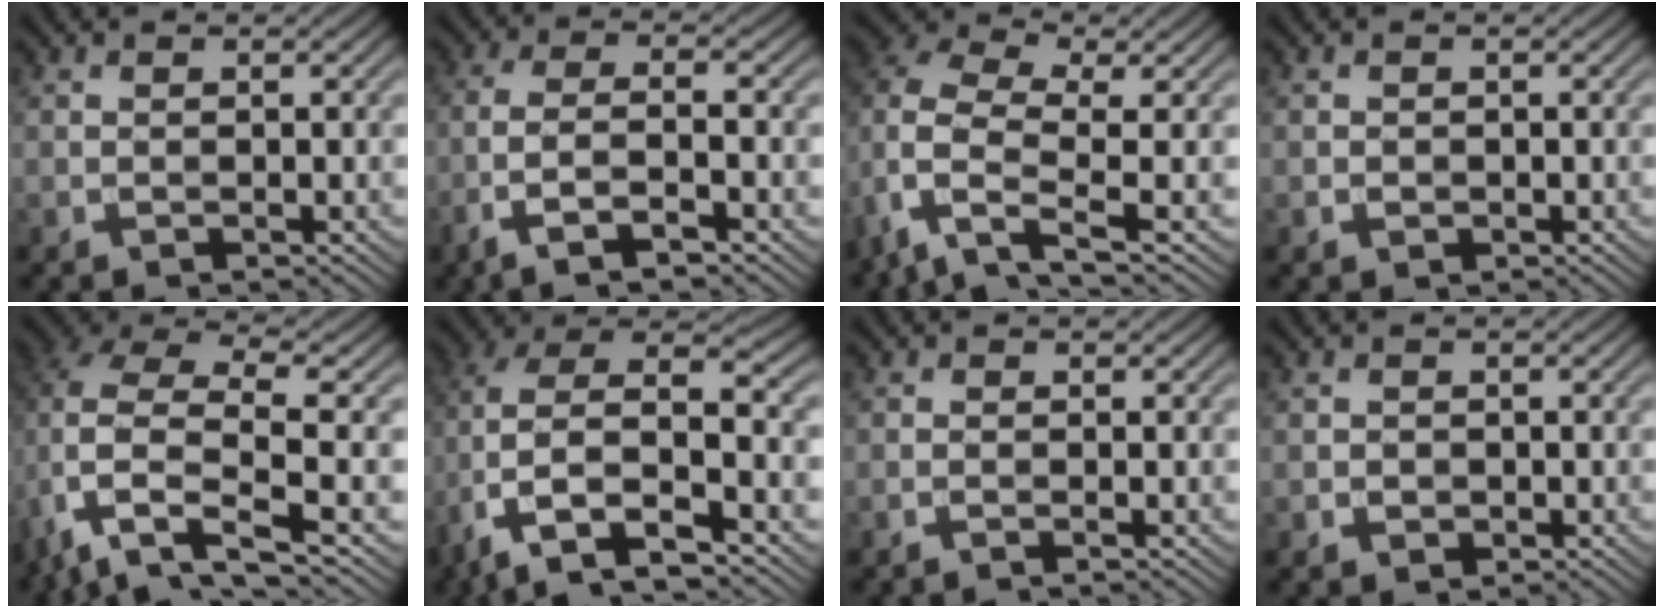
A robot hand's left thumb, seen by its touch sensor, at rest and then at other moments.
{"total": 6.0, "force": [-3.2, 1.6, 4.9], "torque": [-0.104, 0.003, -0.074]}
{"total": 7.6, "force": [-1.4, 4.4, 6.0], "torque": [-0.133, -0.001, -0.047]}
{"total": 0.8, "force": [-0.2, 0.7, 0.3], "torque": [-0.002, -0.003, -0.003]}
{"total": 10.0, "force": [-2.8, 4.8, 8.4], "torque": [-0.185, -0.013, -0.060]}
{"total": 12.5, "force": [-2.7, 6.6, 10.2], "torque": [-0.233, -0.009, -0.050]}
{"total": 0.7, "force": [-0.4, 0.0, 0.6], "torque": [-0.010, 0.003, -0.012]}
{"total": 1.1, "force": [-0.3, 0.9, 0.4], "torque": [-0.003, -0.002, -0.006]}